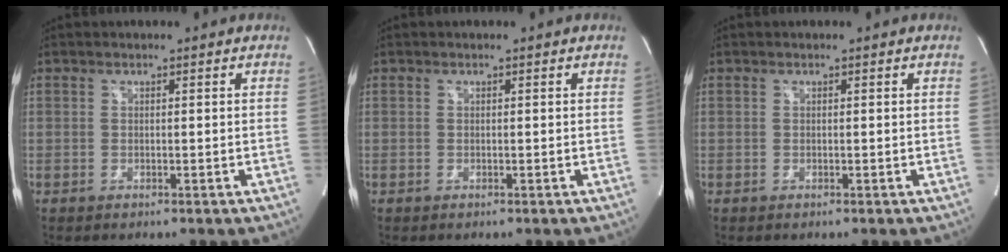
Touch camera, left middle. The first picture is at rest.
{"total": 0.0}
{"total": 0.0}